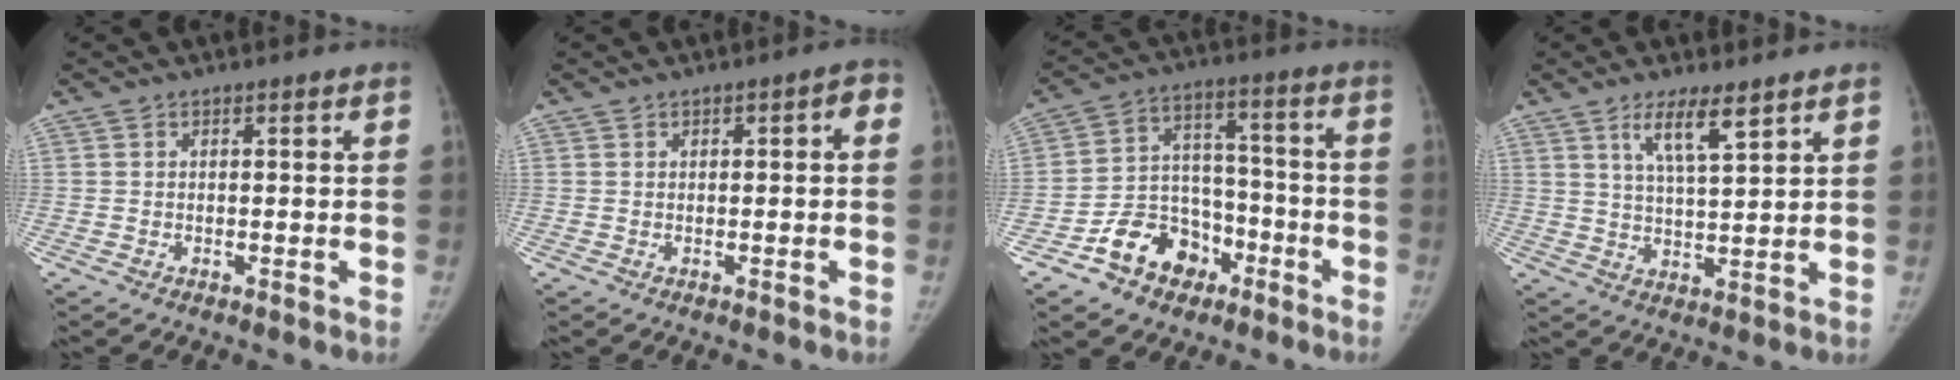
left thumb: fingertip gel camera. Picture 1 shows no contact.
{"total": 2.6, "force": [0.1, 1.2, 2.2], "torque": [-0.023, 0.016, -0.004]}
{"total": 12.9, "force": [-7.0, 9.4, 5.3], "torque": [-0.048, 0.070, -0.115]}
{"total": 6.8, "force": [4.3, 1.3, 5.1], "torque": [-0.089, -0.028, 0.083]}